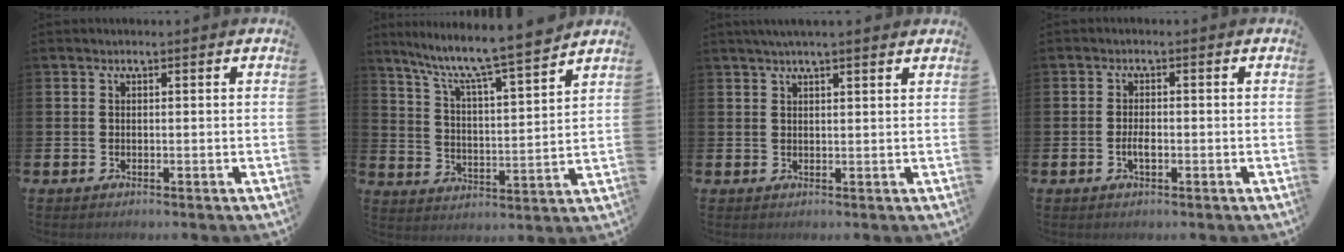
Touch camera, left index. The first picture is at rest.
{"total": 9.0, "force": [8.2, 0.1, 3.7], "torque": [-0.099, -0.065, 0.136]}
{"total": 2.9, "force": [2.6, 0.0, 1.3], "torque": [-0.026, -0.003, 0.046]}
{"total": 1.8, "force": [-0.5, 0.8, 1.6], "torque": [-0.026, 0.000, -0.011]}